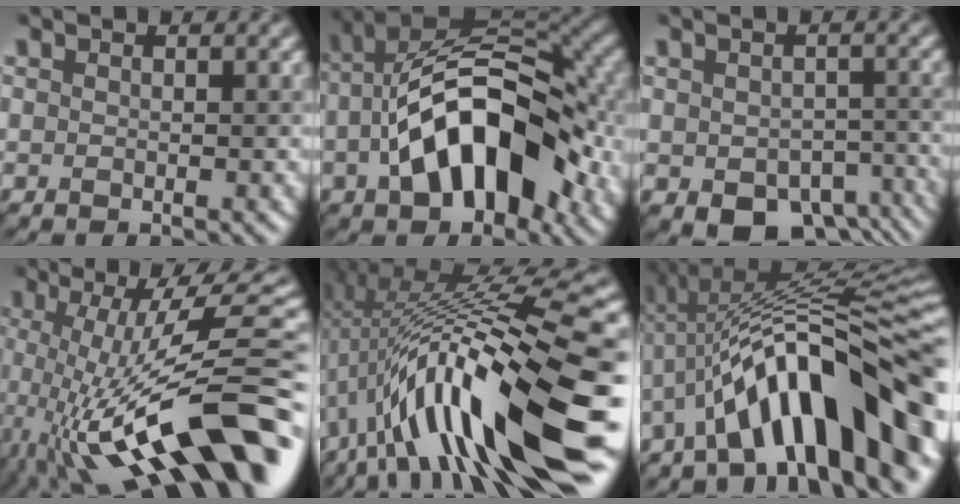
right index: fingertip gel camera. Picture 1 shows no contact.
{"total": 11.8, "force": [-2.1, 6.8, 9.4], "torque": [-0.149, 0.015, -0.042]}
{"total": 7.4, "force": [-3.8, 4.4, 4.6], "torque": [-0.067, -0.031, -0.041]}
{"total": 16.6, "force": [-3.6, 4.6, 15.6], "torque": [-0.242, 0.020, -0.065]}
{"total": 15.1, "force": [-2.5, 3.7, 14.5], "torque": [-0.238, 0.026, -0.032]}
{"total": 13.8, "force": [-4.2, 3.5, 12.7], "torque": [-0.184, 0.023, -0.062]}